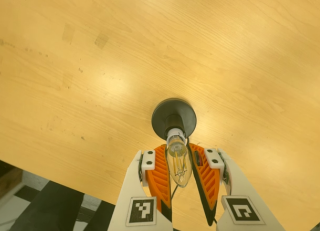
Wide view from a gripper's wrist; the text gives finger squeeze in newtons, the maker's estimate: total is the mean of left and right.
{"total": 13.7, "left": 13.5, "right": 13.9}